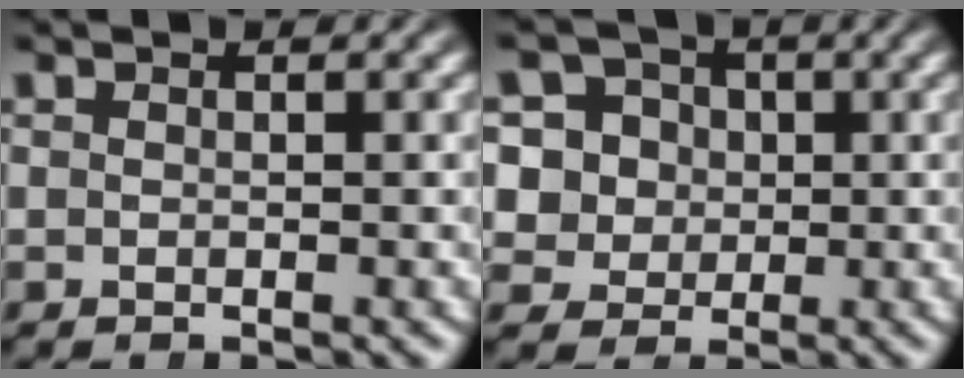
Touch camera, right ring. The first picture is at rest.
{"total": 12.0, "force": [0.0, 11.3, 4.0], "torque": [-0.124, -0.034, -0.003]}